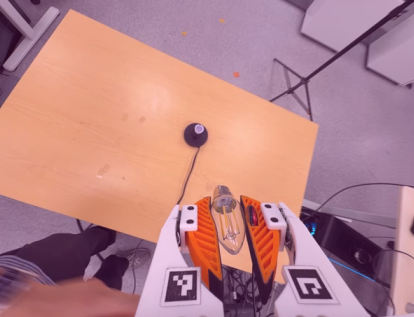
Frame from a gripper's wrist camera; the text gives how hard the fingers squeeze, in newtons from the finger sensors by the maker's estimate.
{"total": 22.9, "left": 25.3, "right": 20.5}